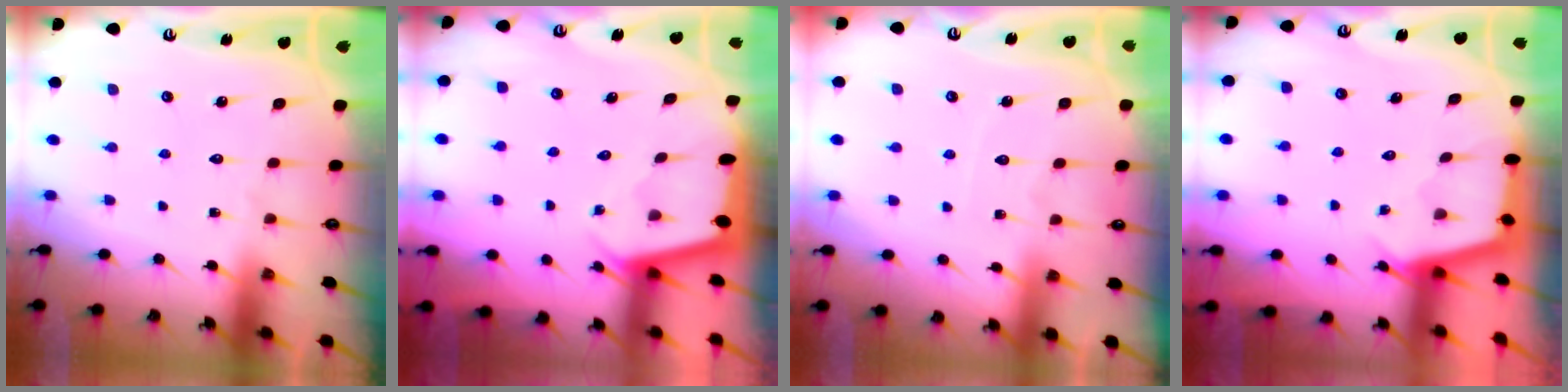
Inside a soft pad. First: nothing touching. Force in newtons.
{"total": 2.2, "press": 2.2, "slide": 0.2}
{"total": 3.7, "press": 3.6, "slide": 0.5}
{"total": 2.5, "press": 2.5, "slide": 0.1}